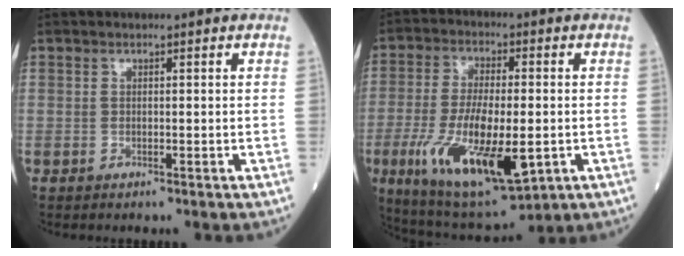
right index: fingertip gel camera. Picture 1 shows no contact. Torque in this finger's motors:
{"motor_torque": [1.62, -0.52, 1.05, 0.21]}